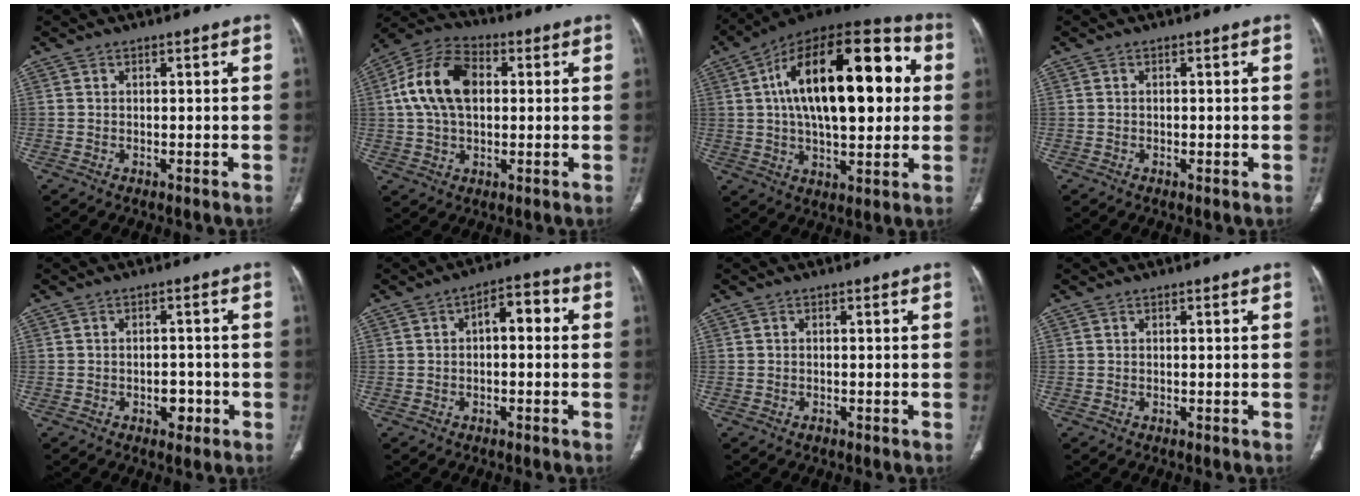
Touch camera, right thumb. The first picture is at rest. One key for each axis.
{"total": 13.6, "fx": 2.0, "fy": 8.6, "fz": 10.4, "tx": -0.195, "ty": 0.024, "tz": 0.030}
{"total": 27.5, "fx": 4.8, "fy": 12.7, "fz": 23.9, "tx": -0.363, "ty": 0.028, "tz": 0.067}
{"total": 0.7, "fx": -0.1, "fy": 0.4, "fz": 0.5, "tx": -0.009, "ty": -0.001, "tz": -0.001}
{"total": 3.3, "fx": -1.4, "fy": 2.2, "fz": 2.1, "tx": -0.012, "ty": 0.009, "tz": -0.016}
{"total": 5.5, "fx": 0.4, "fy": 2.9, "fz": 4.6, "tx": -0.048, "ty": 0.025, "tz": -0.004}
{"total": 0.7, "fx": -0.5, "fy": 0.4, "fz": 0.3, "tx": -0.003, "ty": 0.001, "tz": -0.008}
{"total": 0.0}